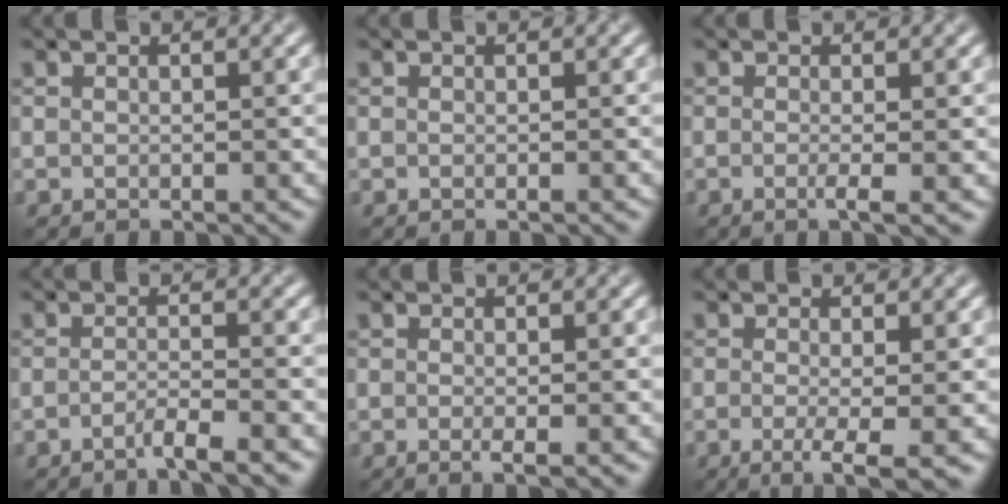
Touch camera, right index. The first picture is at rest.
{"total": 0.0}
{"total": 2.2, "force": [-0.4, 0.6, 2.1], "torque": [-0.032, -0.007, -0.009]}
{"total": 2.2, "force": [-1.3, 0.2, 1.7], "torque": [-0.022, 0.004, -0.033]}
{"total": 1.6, "force": [-0.3, 0.3, 1.6], "torque": [-0.024, -0.008, -0.007]}
{"total": 4.3, "force": [-1.2, 1.0, 4.0], "torque": [-0.069, -0.011, -0.019]}